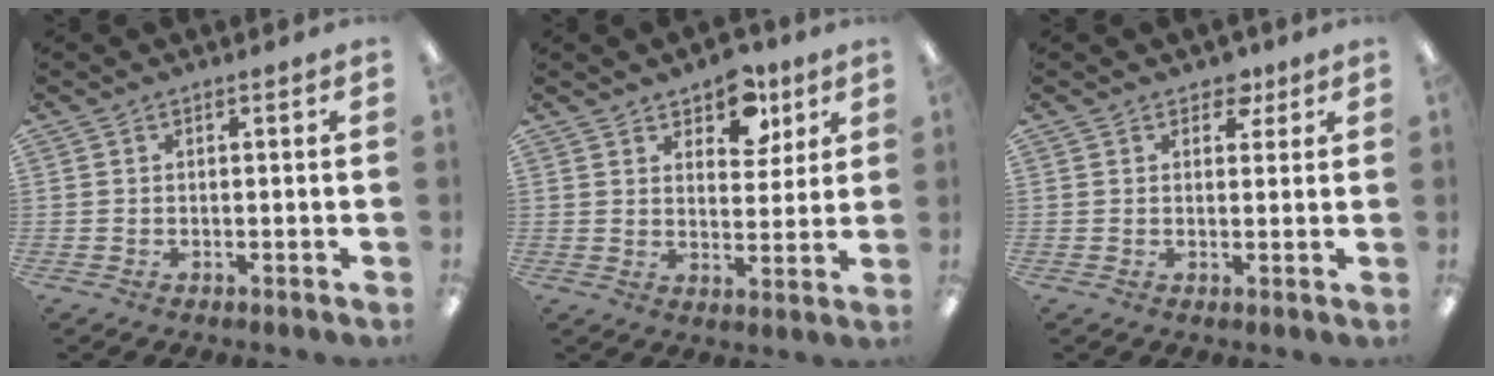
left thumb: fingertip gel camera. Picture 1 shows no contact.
{"total": 9.0, "force": [6.2, 5.0, 4.1], "torque": [-0.045, -0.029, 0.107]}
{"total": 3.2, "force": [2.1, 1.6, 1.8], "torque": [-0.015, -0.007, 0.032]}